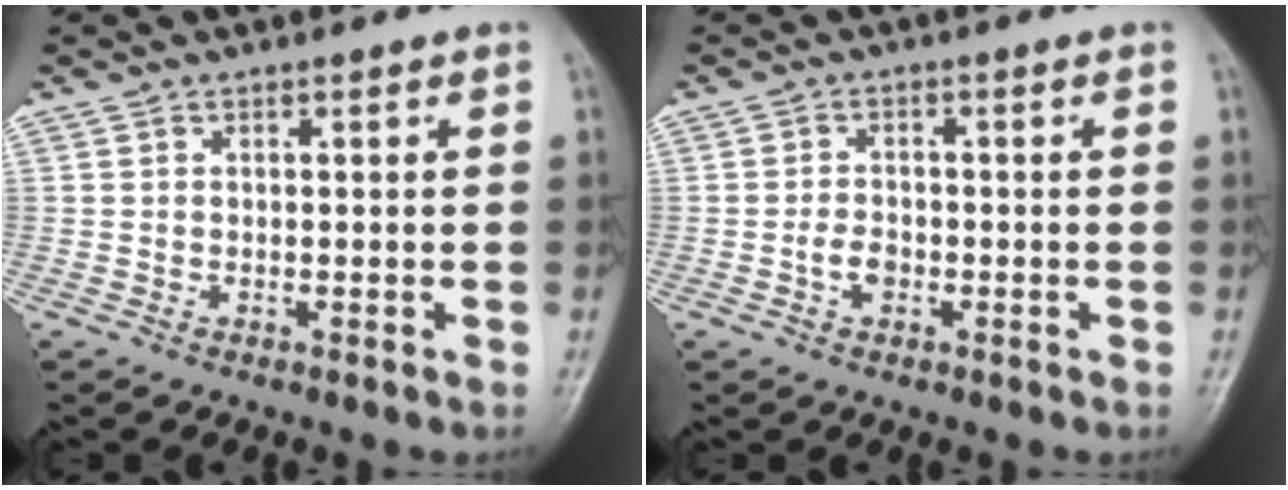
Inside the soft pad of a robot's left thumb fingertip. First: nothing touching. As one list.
[{"total": 3.1, "force": [-1.1, 2.1, 2.0], "torque": [-0.030, 0.011, -0.022]}]